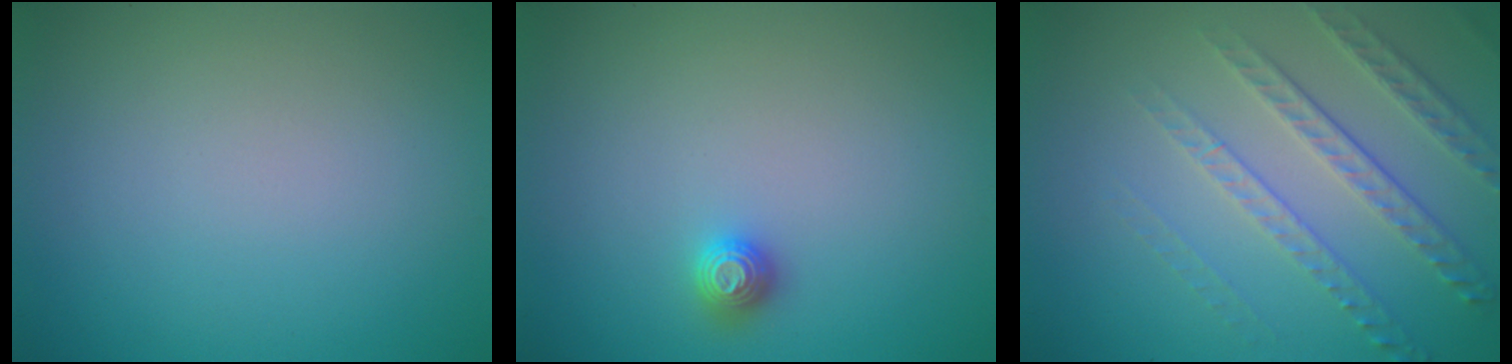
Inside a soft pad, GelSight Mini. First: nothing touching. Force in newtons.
{"total": 1.3, "press": 1.2, "slide": 0.3}
{"total": 4.8, "press": 3.4, "slide": 3.5}